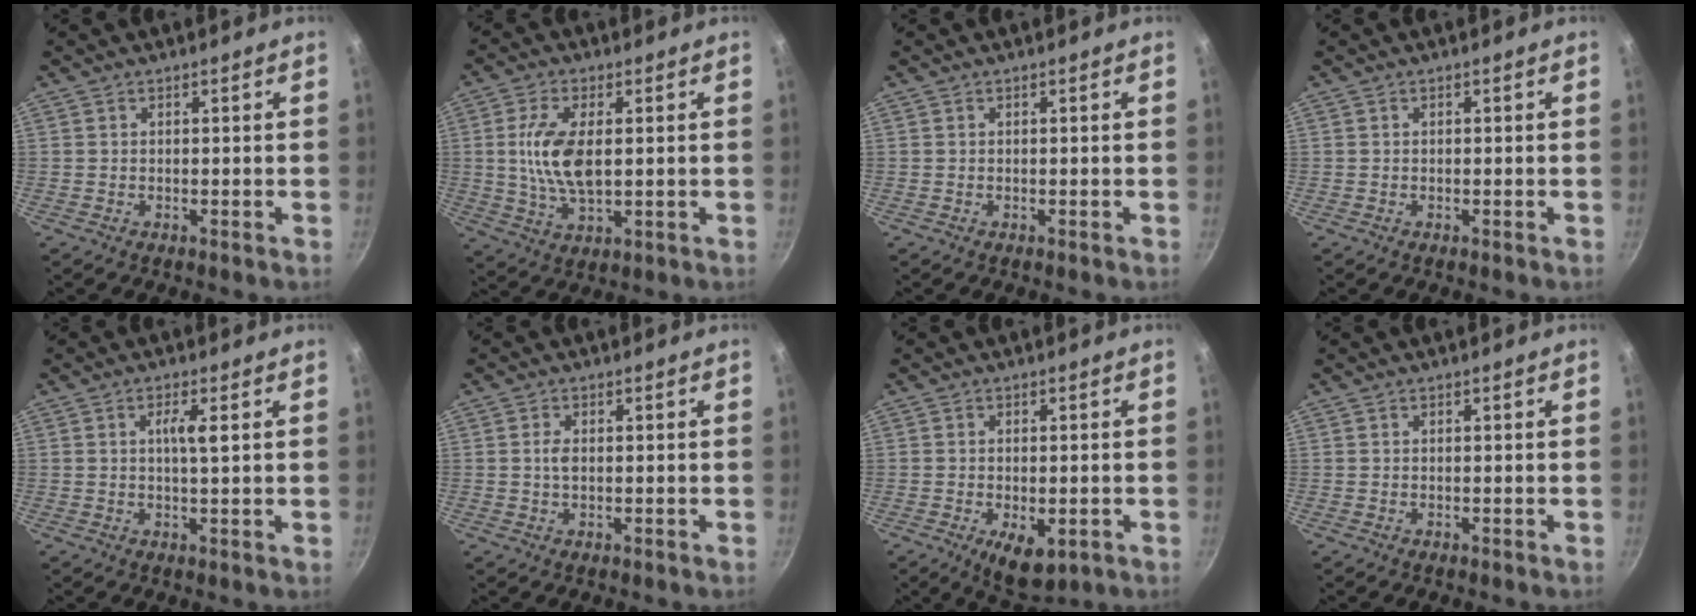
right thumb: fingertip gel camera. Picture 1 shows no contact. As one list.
[{"total": 10.3, "force": [0.9, 5.0, 8.9], "torque": [-0.173, -0.003, 0.019]}, {"total": 0.0}, {"total": 0.0}, {"total": 3.5, "force": [0.9, 0.5, 3.4], "torque": [-0.060, -0.001, 0.014]}, {"total": 2.1, "force": [0.0, 1.2, 1.6], "torque": [-0.028, 0.002, 0.000]}, {"total": 7.3, "force": [-2.4, 3.7, 5.8], "torque": [-0.071, -0.004, -0.023]}, {"total": 0.0}]